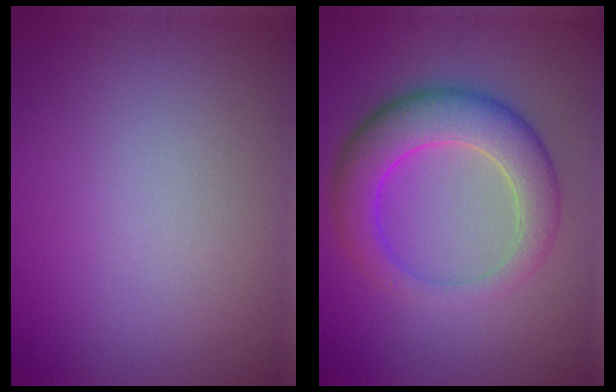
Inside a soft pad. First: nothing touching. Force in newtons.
{"total": 6.6, "press": 6.6, "slide": 0.3}